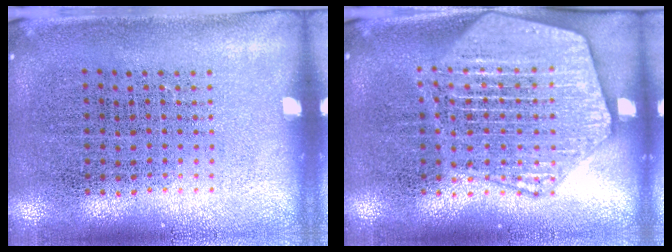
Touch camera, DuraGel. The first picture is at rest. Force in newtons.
{"total": 4.0, "press": 3.9, "slide": 0.5}